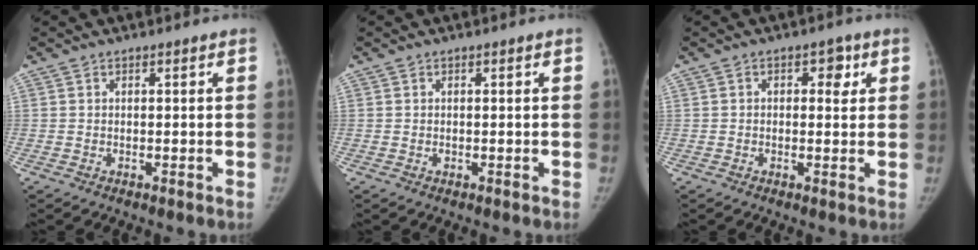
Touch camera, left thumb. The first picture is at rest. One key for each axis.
{"total": 0.5, "fx": -0.1, "fy": 0.5, "fz": 0.2, "tx": 0.000, "ty": 0.001, "tz": -0.003}
{"total": 3.8, "fx": 1.1, "fy": 2.5, "fz": 2.6, "tx": -0.010, "ty": 0.000, "tz": 0.010}